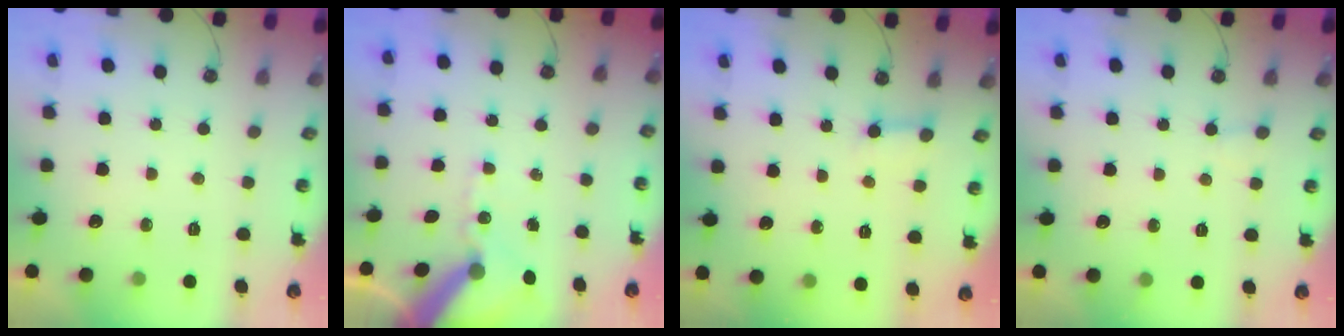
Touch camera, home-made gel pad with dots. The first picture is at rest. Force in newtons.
{"total": 11.0, "press": 10.8, "slide": 1.6}
{"total": 3.0, "press": 2.9, "slide": 0.5}
{"total": 5.2, "press": 5.2, "slide": 0.4}